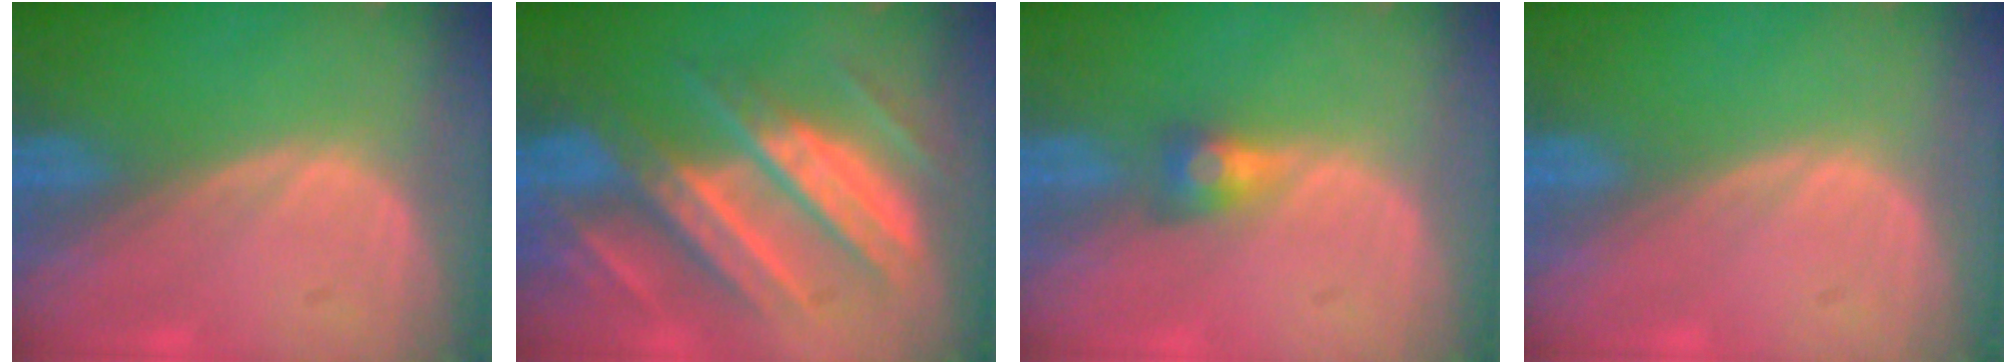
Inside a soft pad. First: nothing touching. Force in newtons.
{"total": 11.3, "press": 11.2, "slide": 1.1}
{"total": 3.0, "press": 2.5, "slide": 1.6}
{"total": 0.0}